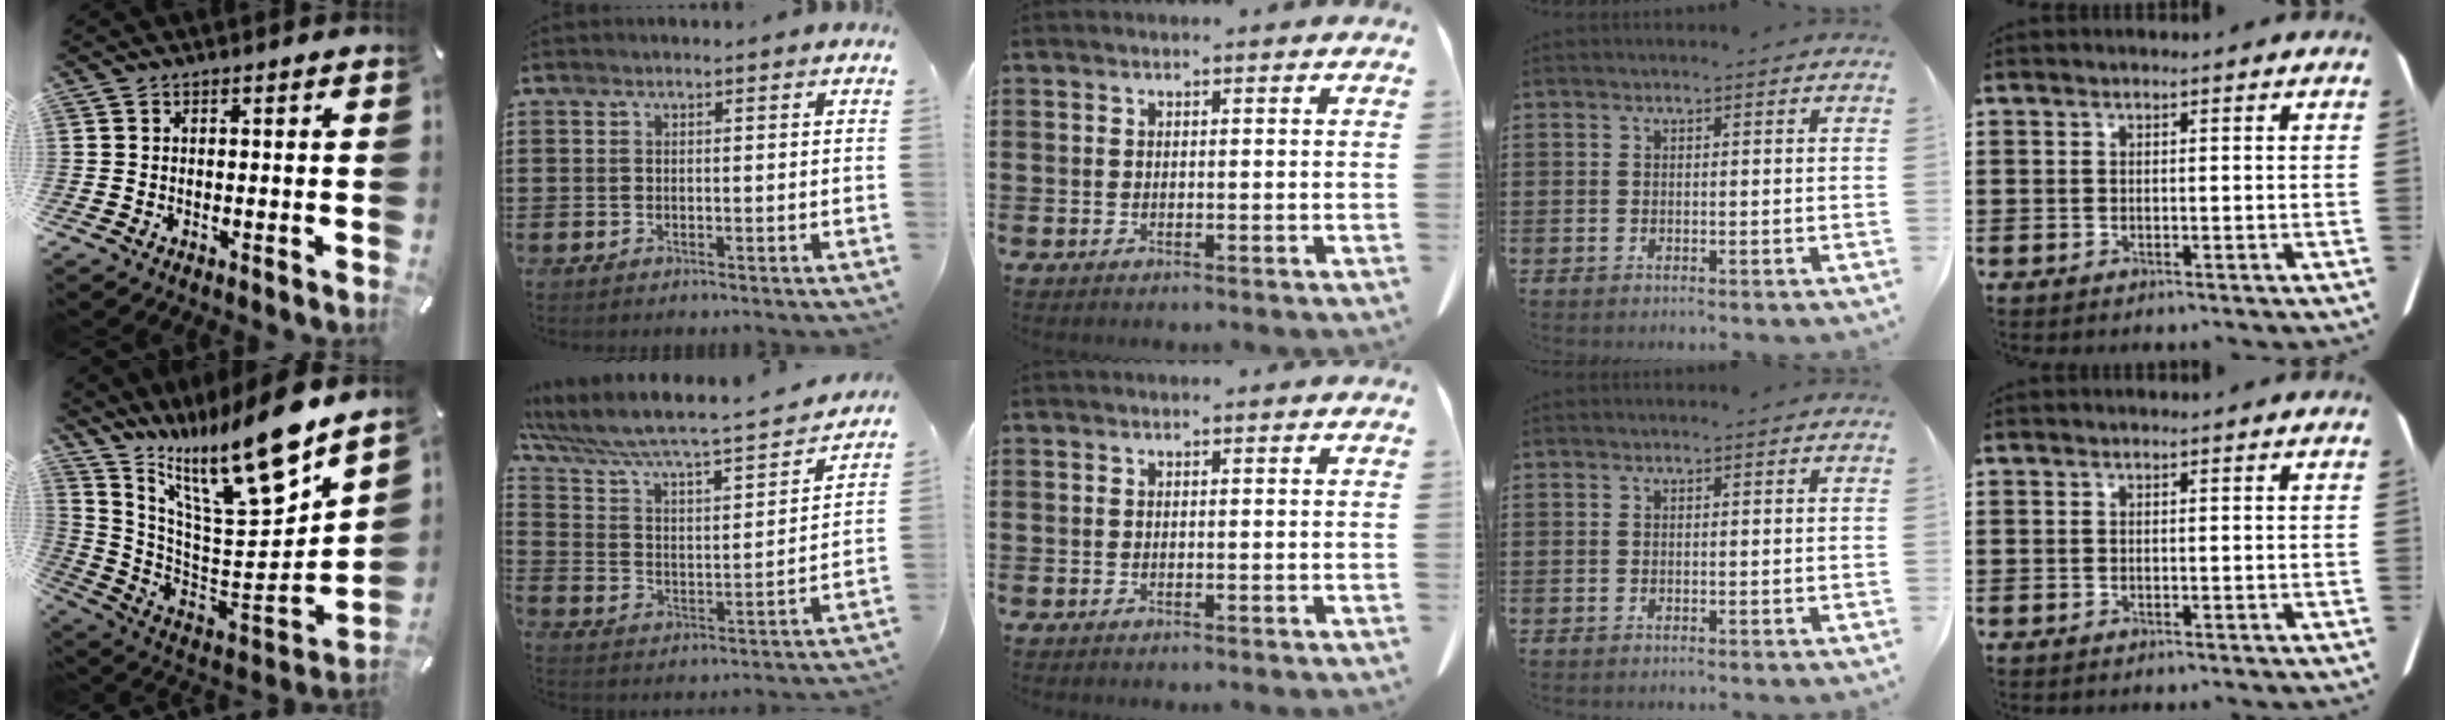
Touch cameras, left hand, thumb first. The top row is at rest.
{"thumb": {"total": 20.6, "force": [15.4, 4.4, 13.0], "torque": [-0.195, -0.138, 0.246]}, "index": {"total": 5.5, "force": [4.9, 1.2, 2.4], "torque": [-0.074, -0.046, 0.074]}}